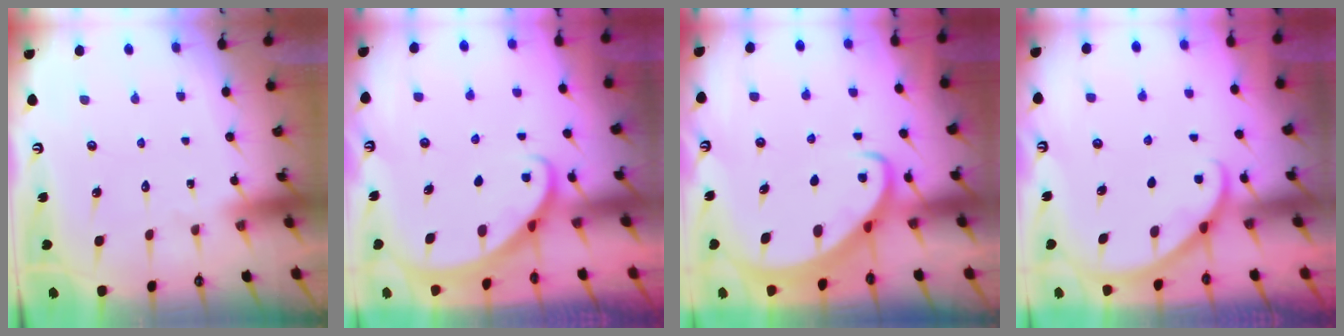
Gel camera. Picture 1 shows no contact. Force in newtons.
{"total": 1.7, "press": 1.7, "slide": 0.1}
{"total": 2.9, "press": 2.9, "slide": 0.3}
{"total": 2.6, "press": 2.5, "slide": 0.3}